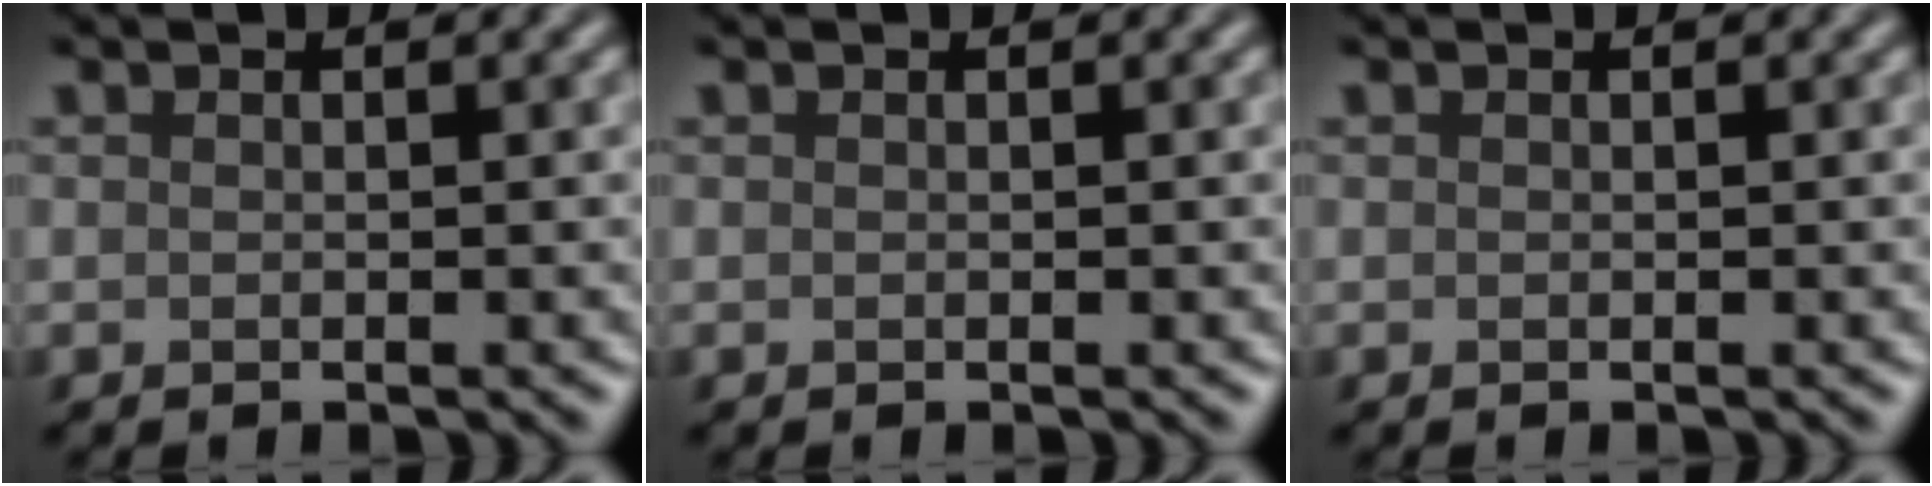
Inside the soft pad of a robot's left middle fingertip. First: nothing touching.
{"total": 0.0}
{"total": 0.0}